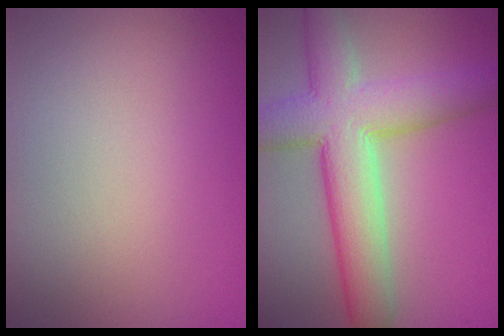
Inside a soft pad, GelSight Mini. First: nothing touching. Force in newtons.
{"total": 8.9, "press": 8.9, "slide": 0.3}